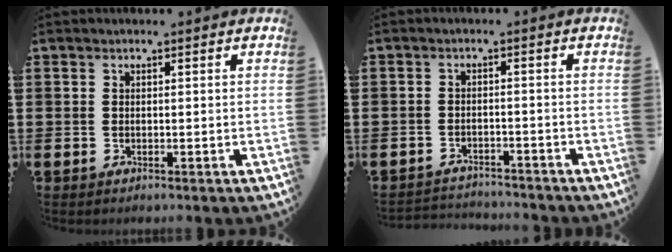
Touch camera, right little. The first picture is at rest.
{"total": 2.2, "force": [-2.2, 0.0, -0.3], "torque": [-0.002, 0.002, -0.048]}